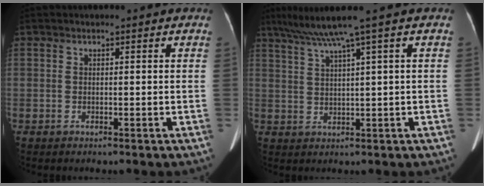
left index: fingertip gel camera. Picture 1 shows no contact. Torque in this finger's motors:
{"motor_torque": [-0.03, -0.64, 0.12, 0.08]}